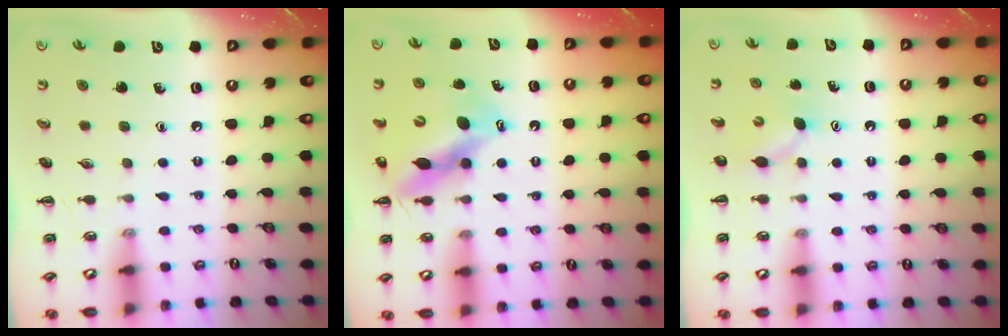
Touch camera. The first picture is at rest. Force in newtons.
{"total": 11.6, "press": 11.2, "slide": 3.1}
{"total": 4.3, "press": 4.2, "slide": 1.1}